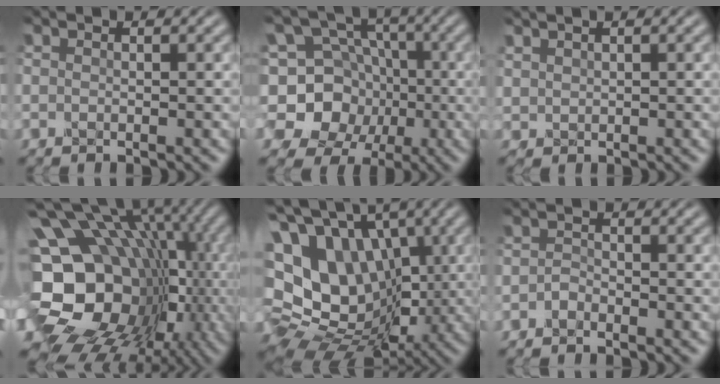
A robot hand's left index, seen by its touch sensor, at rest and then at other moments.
{"total": 11.4, "force": [-1.5, 10.4, 4.2], "torque": [-0.111, 0.041, -0.055]}
{"total": 0.8, "force": [0.8, 0.3, -0.2], "torque": [0.001, -0.001, 0.018]}
{"total": 21.5, "force": [-0.4, 17.0, 13.2], "torque": [-0.199, -0.005, -0.008]}
{"total": 16.1, "force": [2.5, 13.1, 9.0], "torque": [-0.192, 0.019, 0.037]}
{"total": 0.7, "force": [-0.6, 0.3, 0.3], "torque": [-0.008, 0.006, -0.015]}